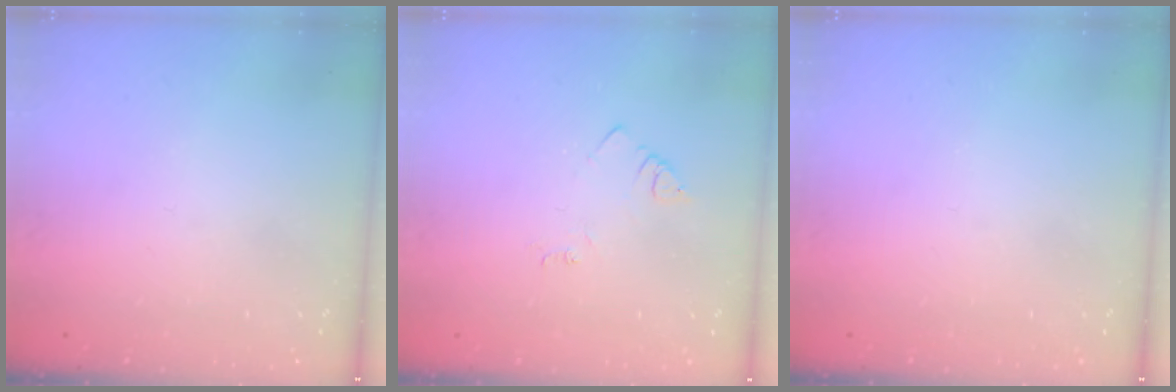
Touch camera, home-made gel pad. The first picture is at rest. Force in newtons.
{"total": 2.7, "press": 2.7, "slide": 0.4}
{"total": 0.0}